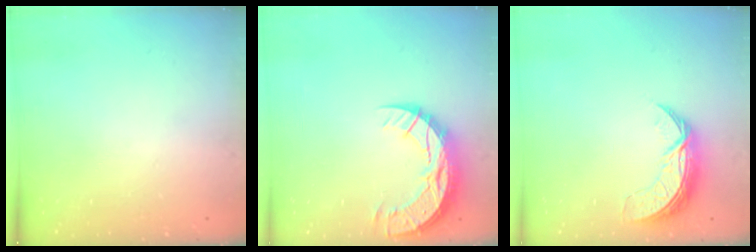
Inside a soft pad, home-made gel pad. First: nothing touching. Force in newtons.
{"total": 13.2, "press": 13.2, "slide": 0.9}
{"total": 7.8, "press": 7.8, "slide": 0.5}